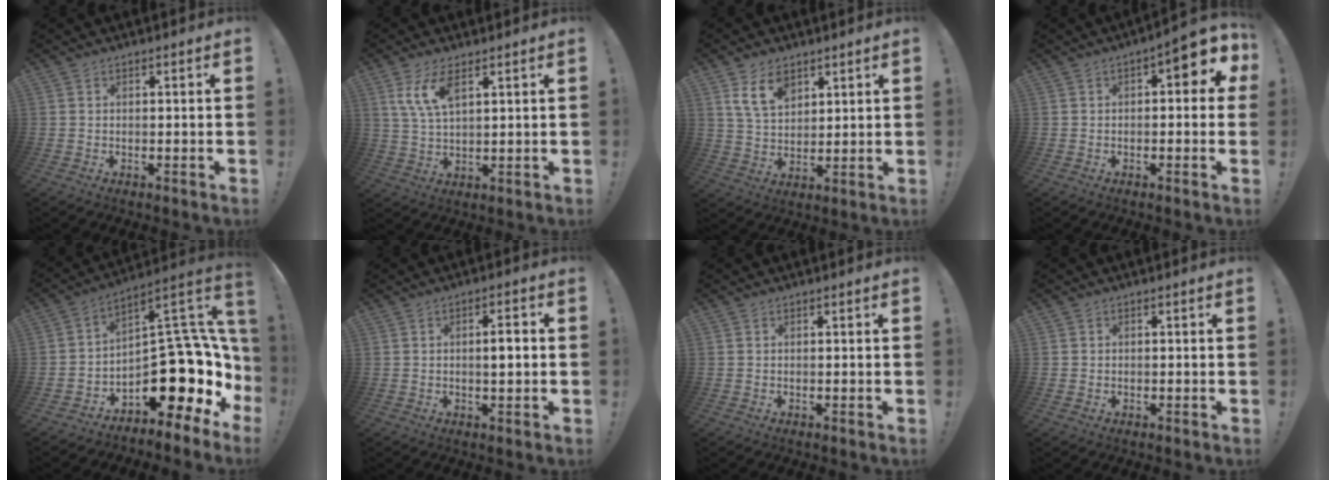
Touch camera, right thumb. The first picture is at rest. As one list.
[{"total": 8.3, "force": [4.5, 3.2, 6.2], "torque": [-0.129, -0.010, 0.082]}, {"total": 9.9, "force": [5.9, 5.9, 5.4], "torque": [-0.096, -0.019, 0.113]}, {"total": 6.0, "force": [2.0, 2.4, 5.1], "torque": [-0.056, -0.012, 0.028]}, {"total": 18.4, "force": [-5.0, 10.4, 14.3], "torque": [-0.155, 0.006, -0.065]}, {"total": 3.9, "force": [-0.1, 0.7, 3.8], "torque": [-0.051, -0.003, -0.008]}, {"total": 0.0}, {"total": 0.8, "force": [-0.1, 0.8, -0.1], "torque": [0.002, 0.003, -0.002]}]